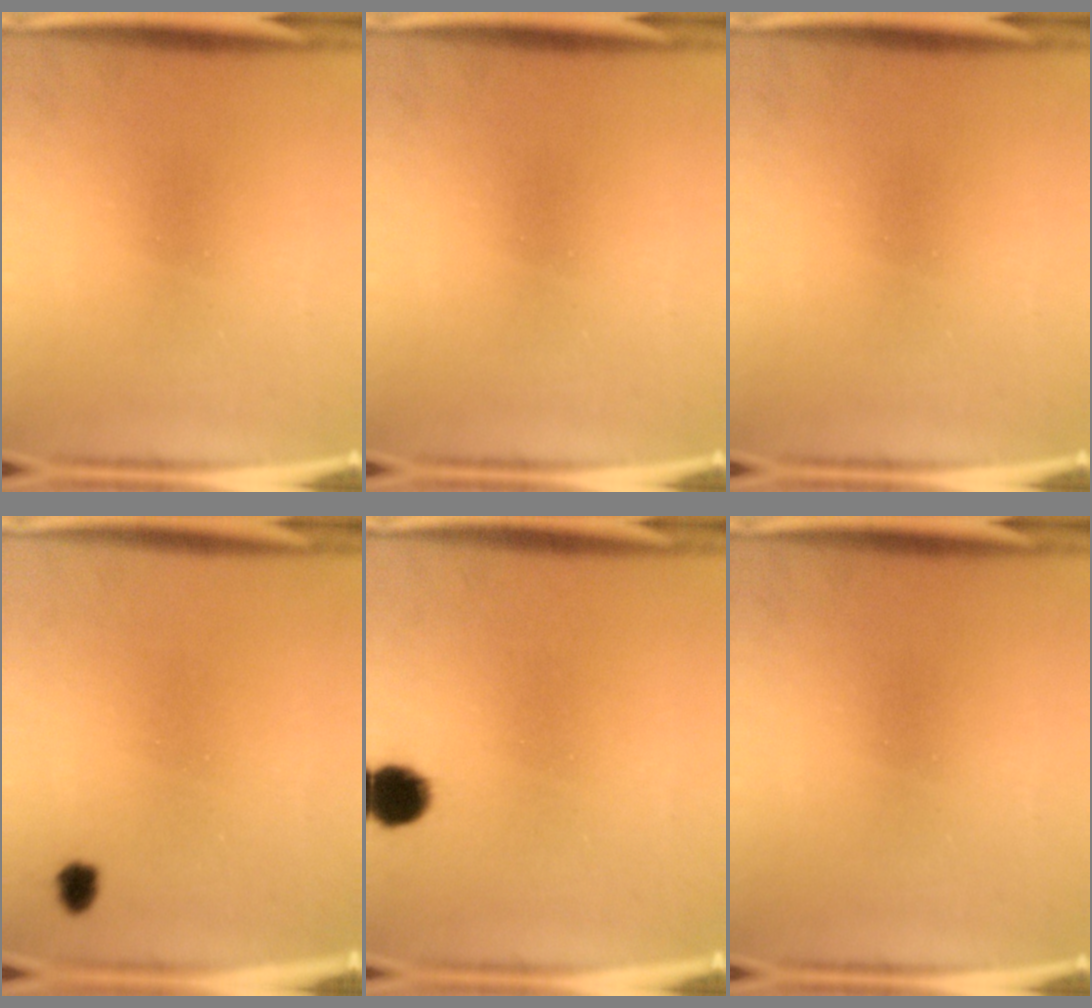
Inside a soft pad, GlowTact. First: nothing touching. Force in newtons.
{"total": 0.0}
{"total": 0.0}
{"total": 1.8}
{"total": 5.6}
{"total": 0.0}